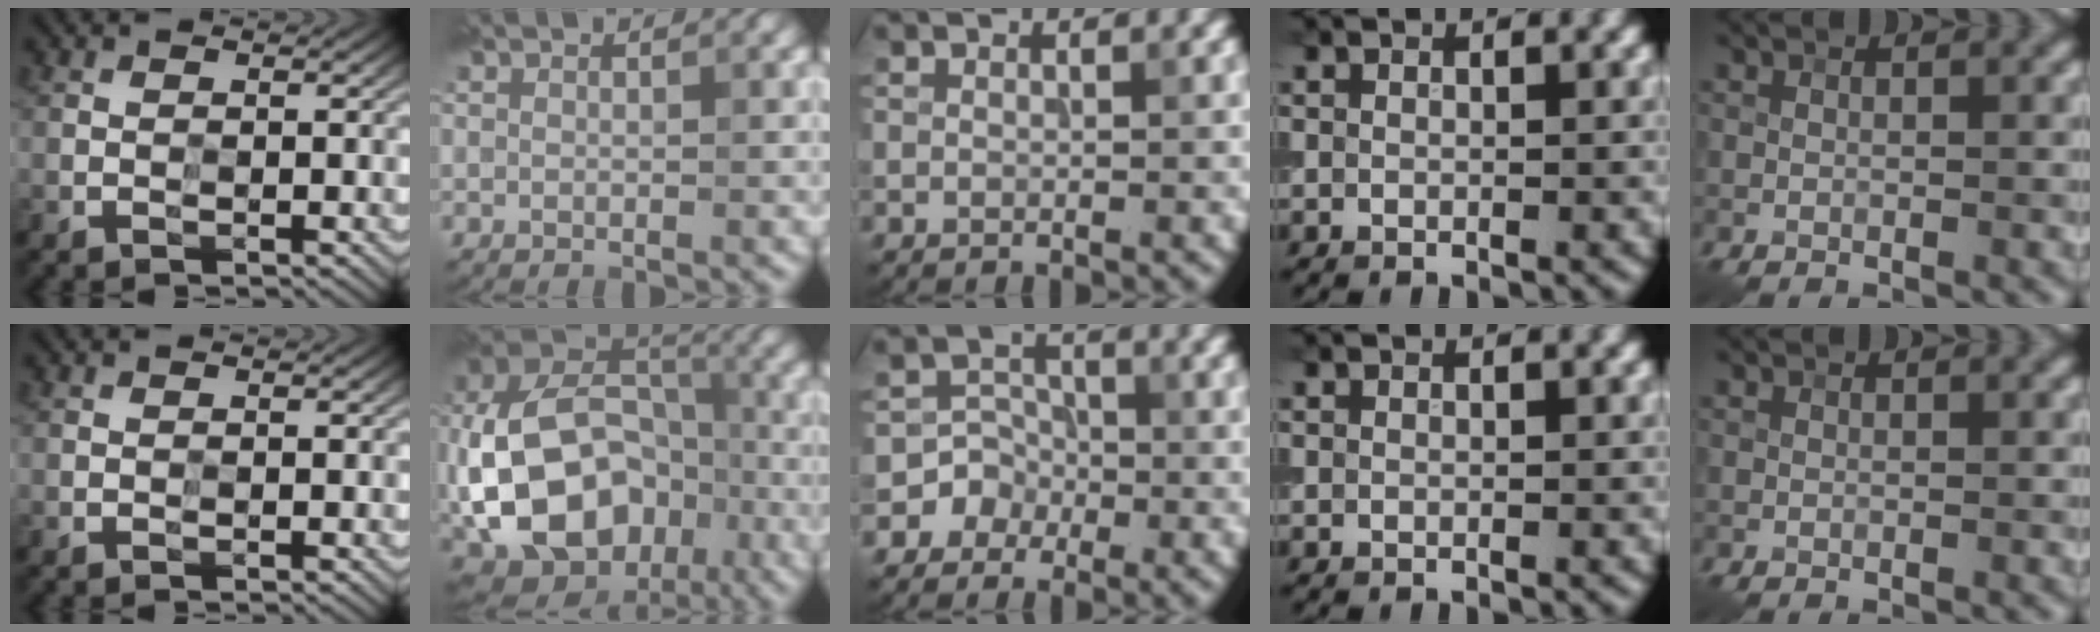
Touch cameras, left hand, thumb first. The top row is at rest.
{"index": {"total": 15.1, "force": [-4.4, 10.6, 9.7], "torque": [-0.187, -0.005, -0.071]}, "middle": {"total": 3.3, "force": [-1.6, 2.9, 0.1], "torque": [0.039, 0.011, -0.038]}}